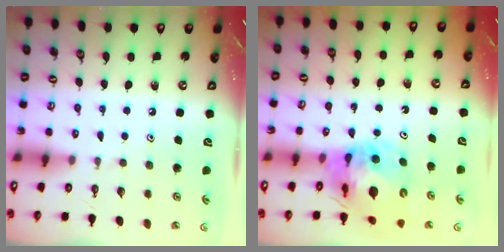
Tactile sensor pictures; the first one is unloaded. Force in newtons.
{"total": 16.1, "press": 16.0, "slide": 1.6}